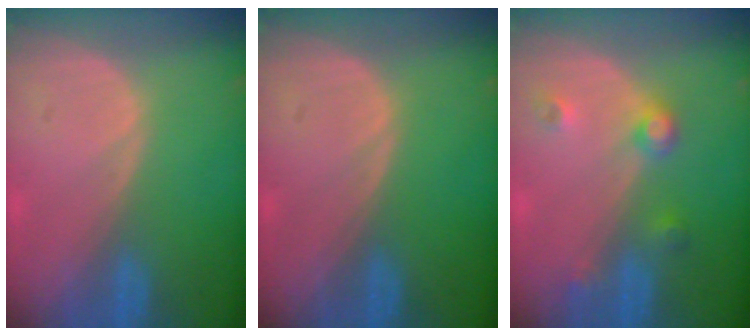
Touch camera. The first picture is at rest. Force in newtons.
{"total": 0.0}
{"total": 3.7, "press": 3.4, "slide": 1.3}